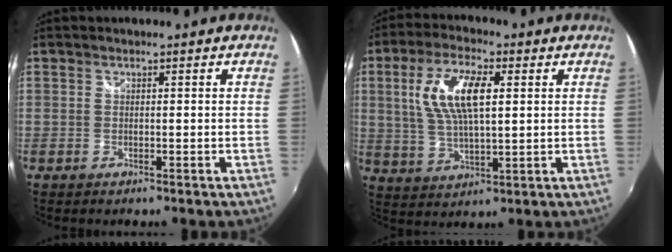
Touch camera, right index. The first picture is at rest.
{"total": 11.8, "force": [2.8, 4.7, 10.4], "torque": [-0.206, 0.011, 0.058]}